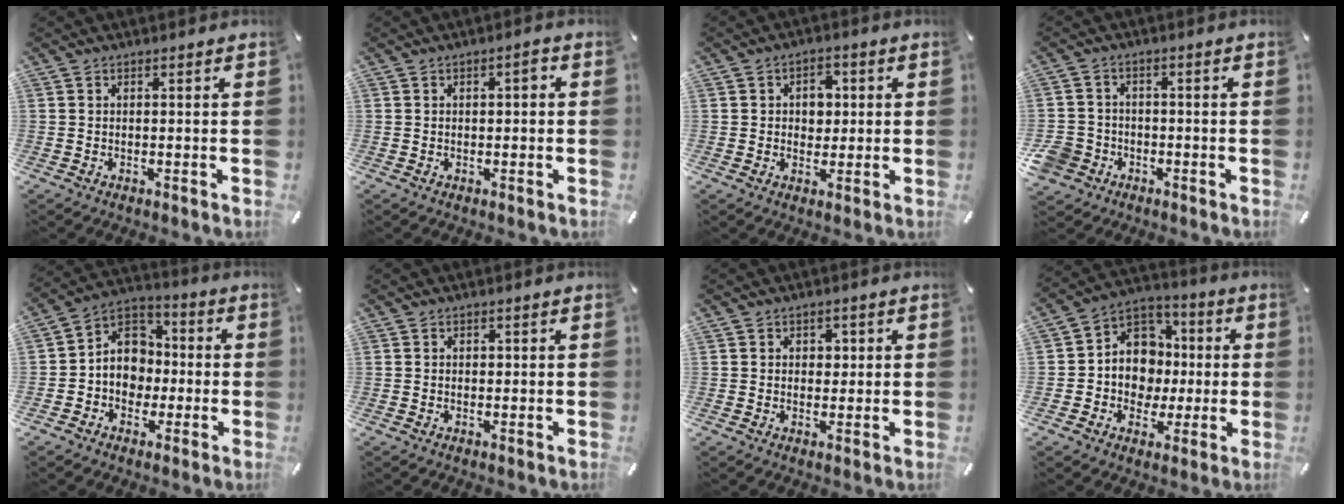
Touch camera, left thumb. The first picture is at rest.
{"total": 2.1, "force": [0.1, 1.1, 1.8], "torque": [-0.026, 0.006, -0.003]}
{"total": 4.9, "force": [0.3, 4.0, 2.8], "torque": [-0.028, -0.003, -0.004]}
{"total": 6.2, "force": [-2.8, 5.3, 1.6], "torque": [-0.052, 0.014, -0.055]}
{"total": 9.6, "force": [-1.6, 8.9, 3.0], "torque": [-0.070, 0.018, -0.028]}
{"total": 0.5, "force": [0.1, 0.5, 0.2], "torque": [0.005, 0.000, -0.002]}
{"total": 2.1, "force": [0.4, 1.9, 0.8], "torque": [-0.003, -0.001, 0.000]}
{"total": 11.8, "force": [-1.0, 11.1, 3.7], "torque": [-0.066, 0.008, -0.008]}